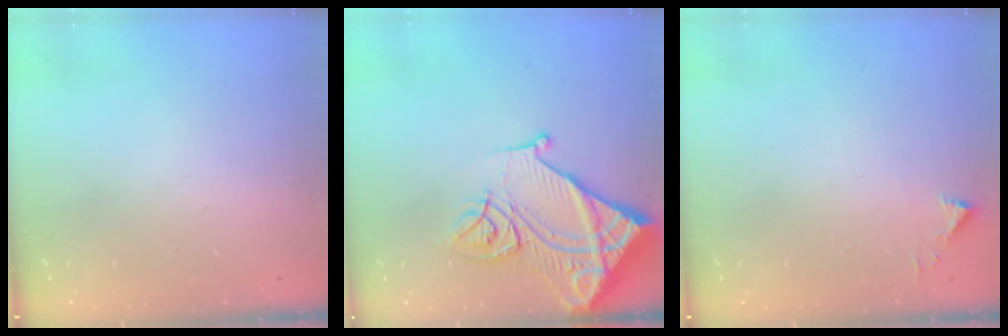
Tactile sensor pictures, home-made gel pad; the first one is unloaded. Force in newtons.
{"total": 16.9, "press": 16.8, "slide": 2.1}
{"total": 2.3, "press": 2.3, "slide": 0.2}